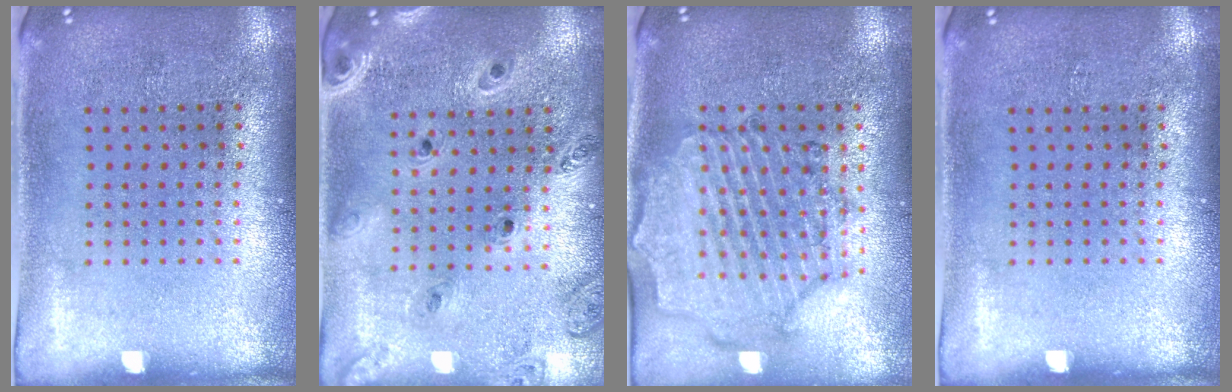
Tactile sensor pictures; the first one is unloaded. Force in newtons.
{"total": 1.3, "press": 1.3, "slide": 0.1}
{"total": 1.6, "press": 1.6, "slide": 0.4}
{"total": 0.0}